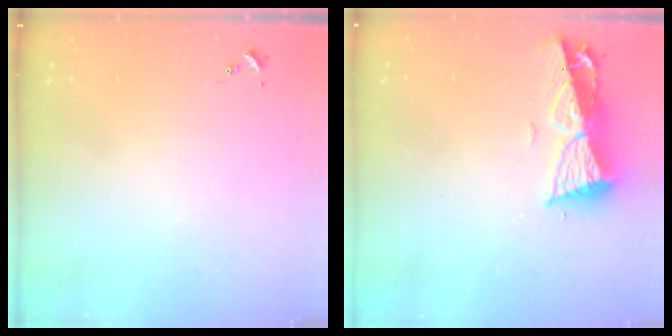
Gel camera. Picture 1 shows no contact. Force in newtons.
{"total": 9.6, "press": 9.6, "slide": 1.1}